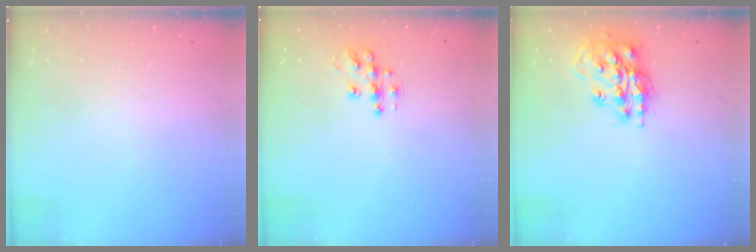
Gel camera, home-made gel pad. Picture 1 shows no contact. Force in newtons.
{"total": 9.8, "press": 9.8, "slide": 0.6}
{"total": 15.3, "press": 15.2, "slide": 1.8}